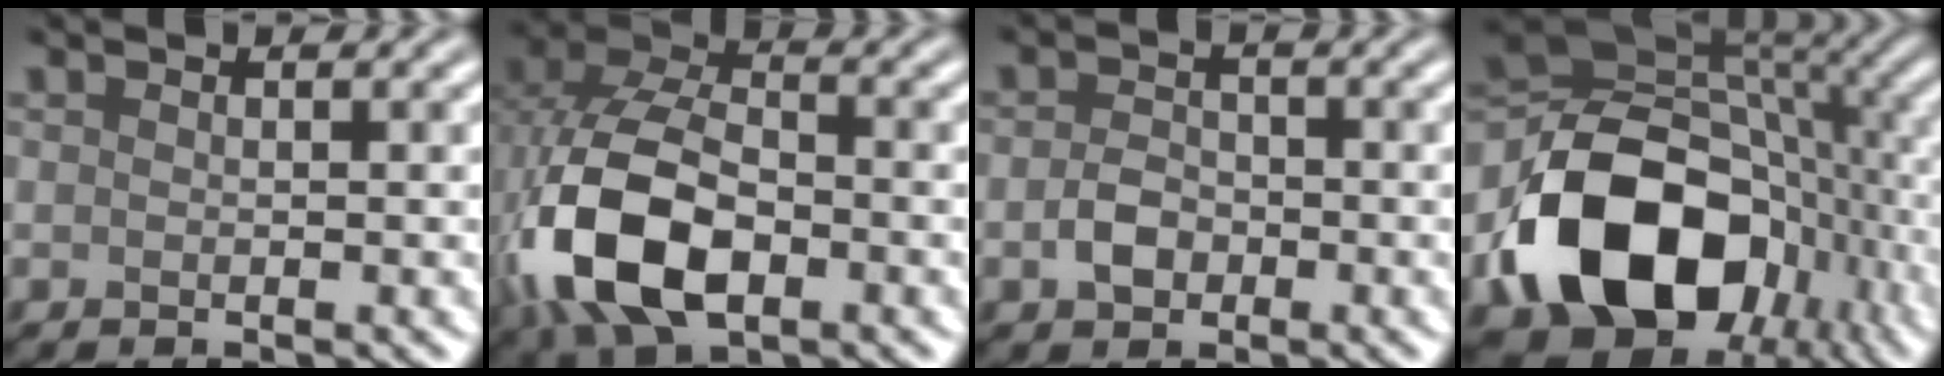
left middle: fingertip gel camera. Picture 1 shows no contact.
{"total": 11.6, "force": [-2.9, 7.1, 8.7], "torque": [-0.199, -0.010, -0.064]}
{"total": 2.1, "force": [-0.7, 1.6, 1.2], "torque": [-0.024, 0.004, -0.018]}
{"total": 15.3, "force": [-5.7, 10.9, 9.2], "torque": [-0.168, -0.009, -0.099]}